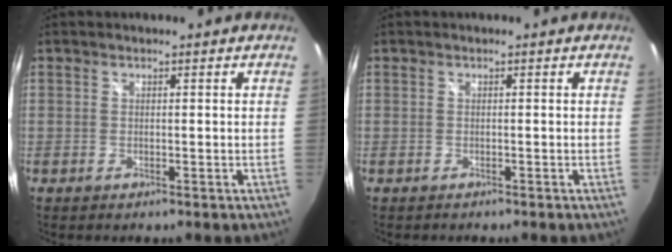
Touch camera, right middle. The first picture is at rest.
{"total": 0.0}